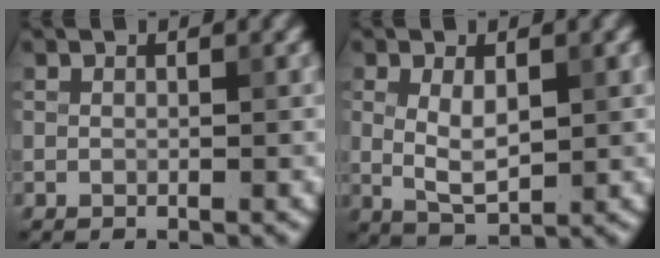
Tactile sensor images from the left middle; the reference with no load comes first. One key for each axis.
{"total": 3.5, "fx": 0.6, "fy": 1.7, "fz": 3.0, "tx": -0.060, "ty": -0.003, "tz": 0.015}